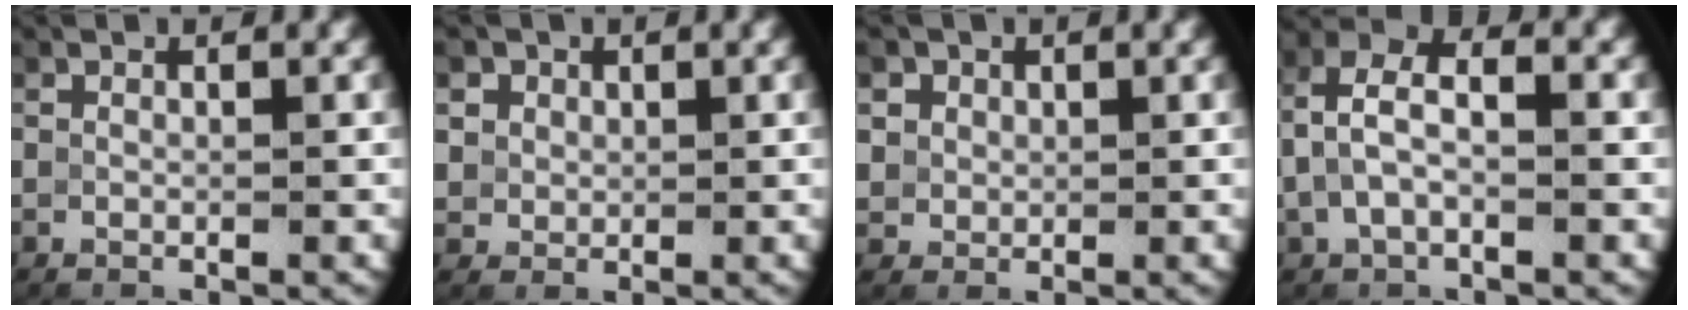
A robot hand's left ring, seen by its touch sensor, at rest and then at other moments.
{"total": 3.6, "force": [1.2, 3.1, 1.4], "torque": [-0.042, -0.009, 0.027]}
{"total": 3.6, "force": [1.1, 3.1, 1.3], "torque": [-0.042, -0.008, 0.025]}
{"total": 5.0, "force": [0.8, 3.3, 3.8], "torque": [-0.072, 0.003, 0.009]}